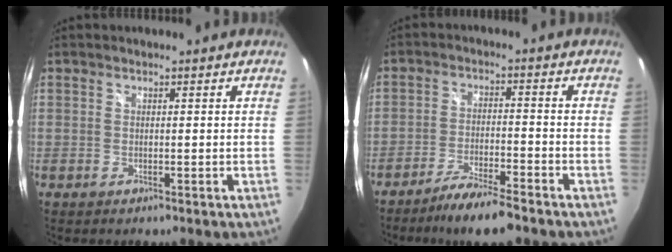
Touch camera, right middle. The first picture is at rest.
{"total": 8.6, "force": [-7.1, 0.8, 4.8], "torque": [-0.101, -0.007, -0.120]}